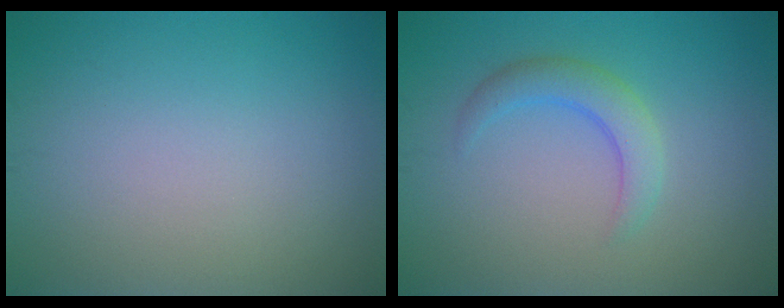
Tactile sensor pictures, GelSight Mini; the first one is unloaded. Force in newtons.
{"total": 2.7, "press": 2.7, "slide": 0.2}